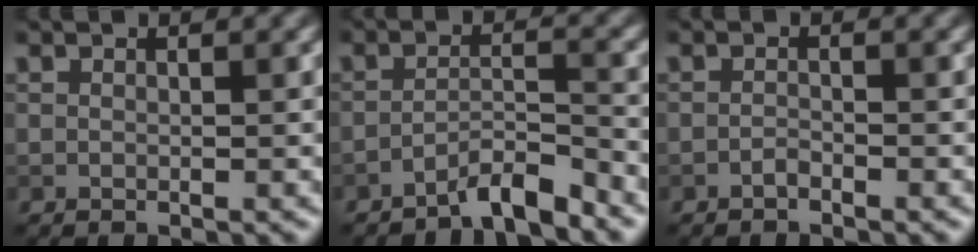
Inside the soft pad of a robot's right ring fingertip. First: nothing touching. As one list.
[{"total": 3.6, "force": [-3.1, 0.4, 1.8], "torque": [-0.026, 0.009, -0.062]}, {"total": 0.7, "force": [-0.6, 0.2, 0.3], "torque": [-0.005, 0.002, -0.013]}]